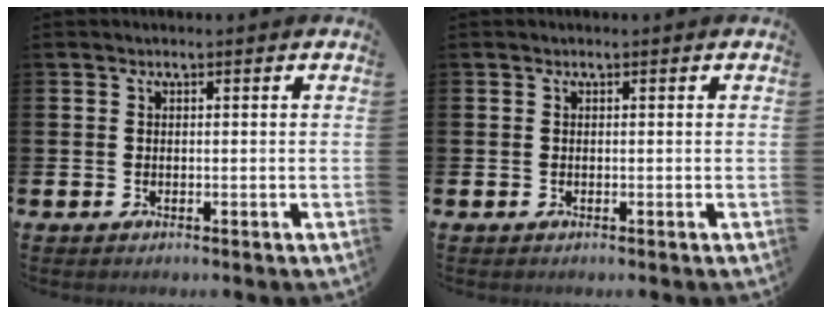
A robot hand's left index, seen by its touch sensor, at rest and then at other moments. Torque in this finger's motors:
{"motor_torque": [0.00, 0.00, 0.00, 0.00]}